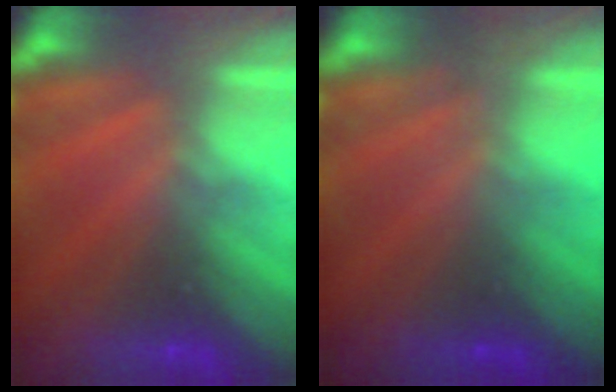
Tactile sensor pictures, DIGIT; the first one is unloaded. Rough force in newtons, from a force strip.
{"total": 1.2}